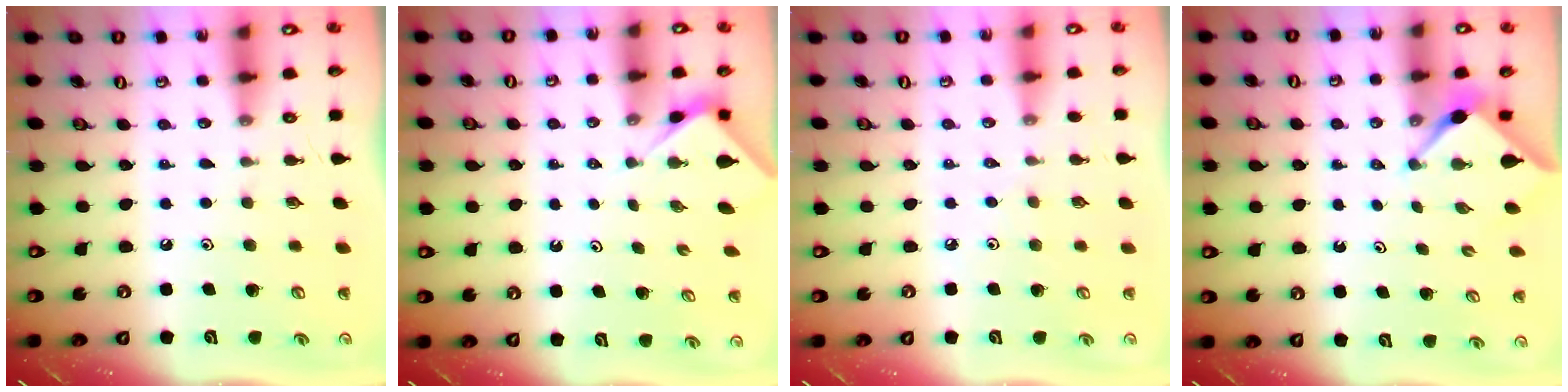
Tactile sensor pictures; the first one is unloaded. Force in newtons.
{"total": 2.0, "press": 1.9, "slide": 0.4}
{"total": 4.0, "press": 4.0, "slide": 0.6}
{"total": 2.9, "press": 2.9, "slide": 0.4}